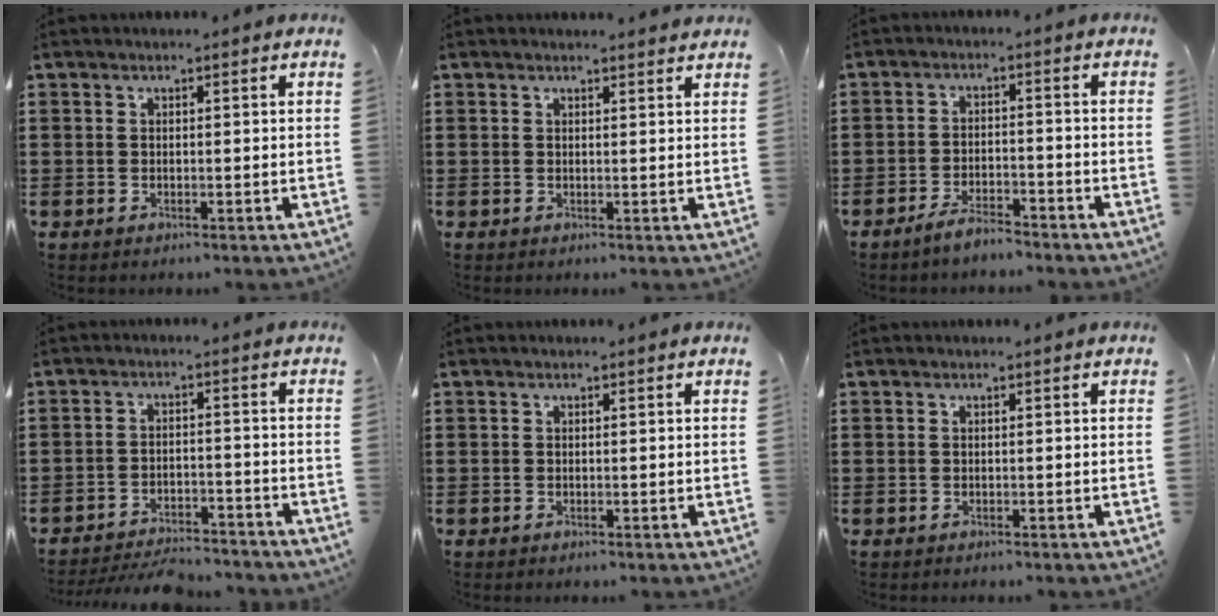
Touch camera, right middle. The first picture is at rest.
{"total": 0.9, "force": [0.9, 0.0, 0.0], "torque": [0.005, -0.007, 0.017]}
{"total": 3.9, "force": [-3.6, 0.5, 1.4], "torque": [-0.030, 0.008, -0.072]}
{"total": 4.5, "force": [-4.4, 0.6, 0.8], "torque": [-0.014, 0.006, -0.090]}
{"total": 0.0}
{"total": 0.0}